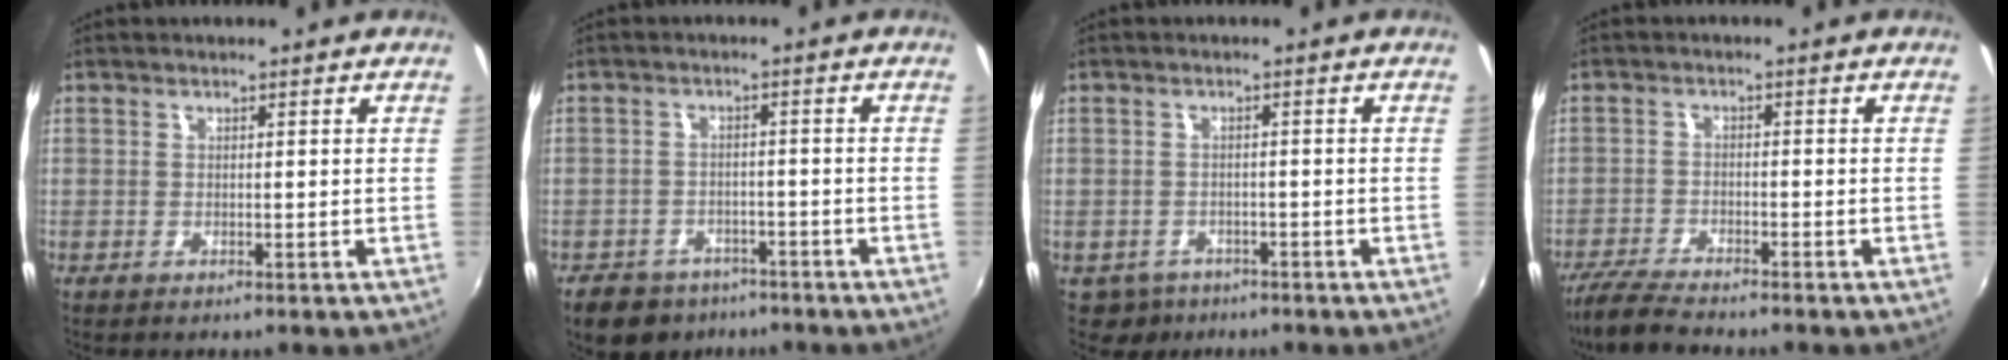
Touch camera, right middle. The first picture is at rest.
{"total": 9.8, "force": [-7.2, 5.9, 3.2], "torque": [-0.085, 0.005, -0.101]}
{"total": 3.7, "force": [-2.3, 2.8, 0.5], "torque": [-0.021, -0.001, -0.033]}
{"total": 6.9, "force": [-6.2, 0.6, 3.0], "torque": [-0.083, -0.023, -0.115]}